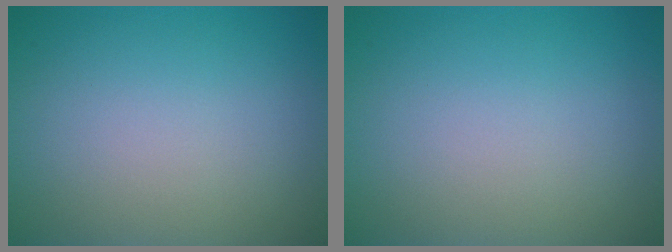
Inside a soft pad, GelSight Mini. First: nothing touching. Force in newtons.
{"total": 0.0}